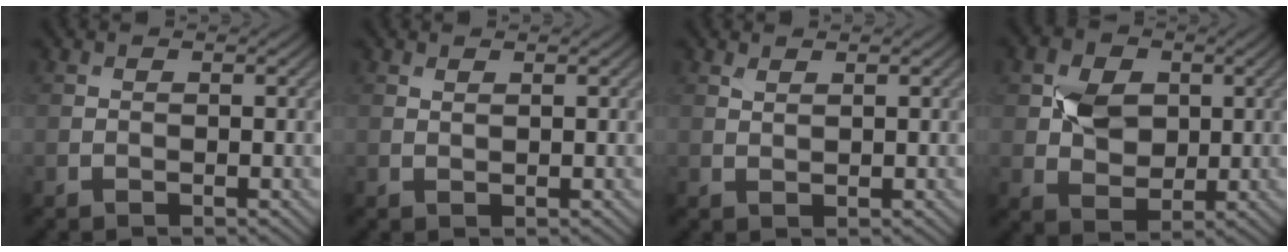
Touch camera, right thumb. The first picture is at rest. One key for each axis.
{"total": 0.5, "fx": 0.5, "fy": 0.0, "fz": 0.2, "tx": -0.003, "ty": -0.001, "tz": 0.011}
{"total": 0.9, "fx": 0.8, "fy": 0.2, "fz": 0.4, "tx": -0.013, "ty": 0.000, "tz": 0.017}
{"total": 6.1, "fx": 1.2, "fy": 4.7, "fz": 3.6, "tx": -0.078, "ty": 0.001, "tz": 0.019}